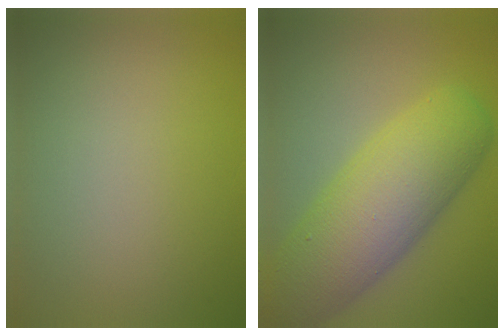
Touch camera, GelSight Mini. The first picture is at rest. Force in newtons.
{"total": 10.5, "press": 10.5, "slide": 0.4}